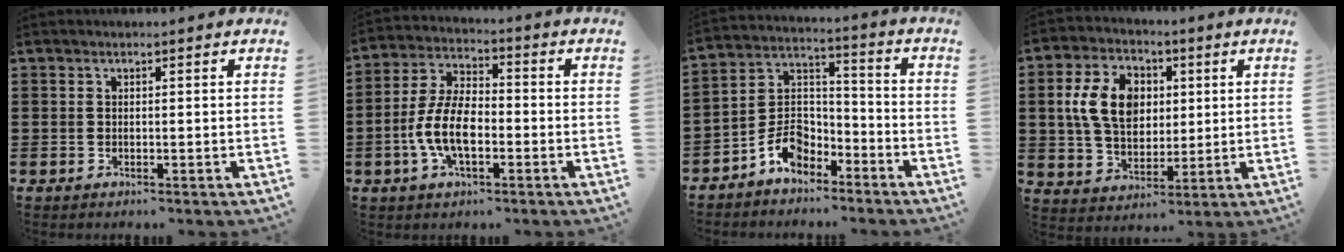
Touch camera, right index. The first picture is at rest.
{"total": 8.4, "force": [-2.4, 3.9, 7.0], "torque": [-0.167, -0.004, -0.054]}
{"total": 6.7, "force": [-4.7, 4.1, 2.5], "torque": [-0.061, 0.011, -0.093]}
{"total": 10.3, "force": [1.9, 7.5, 6.8], "torque": [-0.157, 0.015, 0.027]}